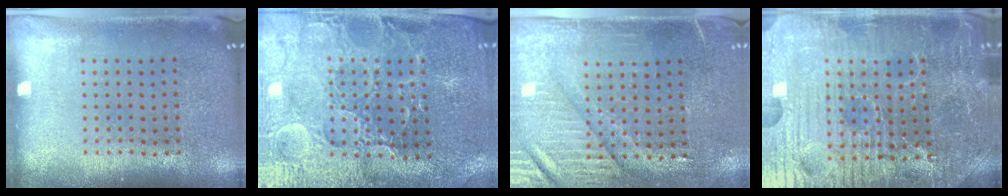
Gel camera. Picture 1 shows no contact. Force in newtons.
{"total": 3.4, "press": 3.3, "slide": 0.7}
{"total": 3.5, "press": 3.1, "slide": 1.7}
{"total": 5.3, "press": 5.1, "slide": 1.3}